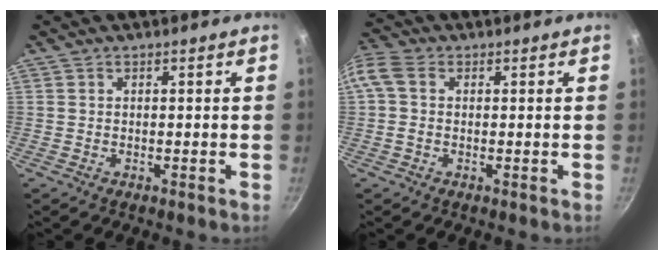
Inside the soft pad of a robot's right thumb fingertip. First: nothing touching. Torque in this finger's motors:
{"motor_torque": [0.52, 1.27, 0.50, -0.36, 0.19]}